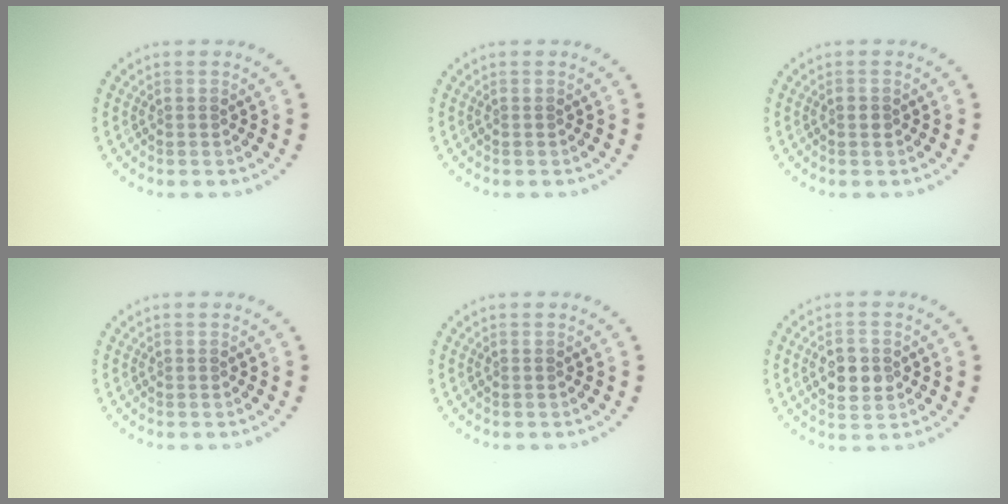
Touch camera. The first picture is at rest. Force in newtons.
{"total": 0.0}
{"total": 0.9, "press": 0.9, "slide": 0.0}
{"total": 0.0}
{"total": 0.0}
{"total": 3.5, "press": 3.5, "slide": 0.2}